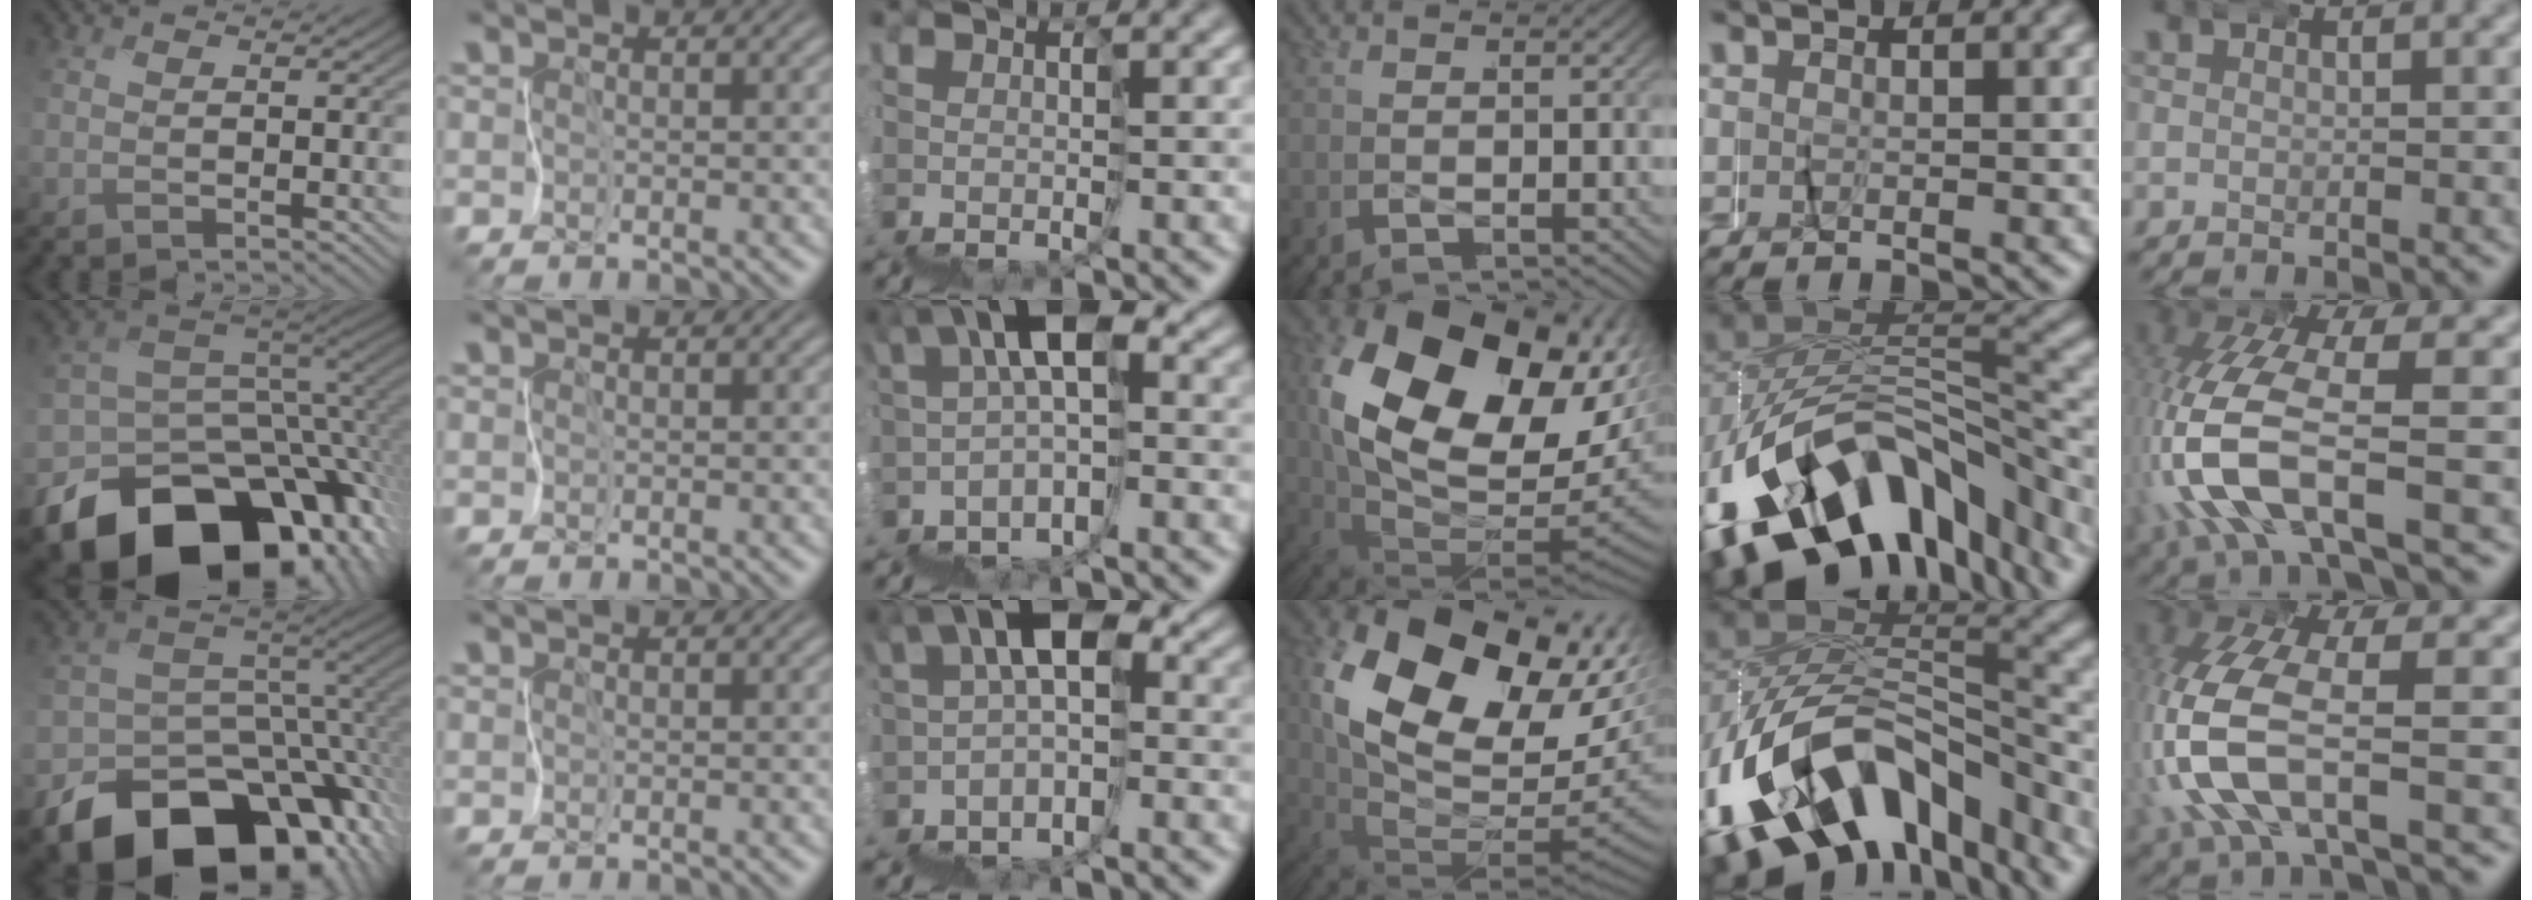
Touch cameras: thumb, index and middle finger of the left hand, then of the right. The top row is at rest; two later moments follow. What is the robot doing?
{"motion": "wrap", "object": "masking tape"}